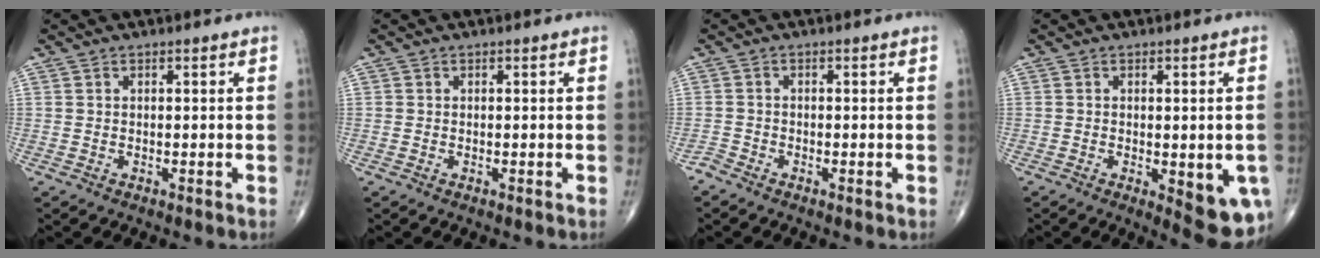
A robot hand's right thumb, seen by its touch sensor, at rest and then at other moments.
{"total": 0.0}
{"total": 1.3, "force": [-1.2, 0.3, 0.4], "torque": [-0.011, -0.005, -0.030]}
{"total": 9.3, "force": [-2.6, 3.3, 8.4], "torque": [-0.092, -0.009, -0.026]}